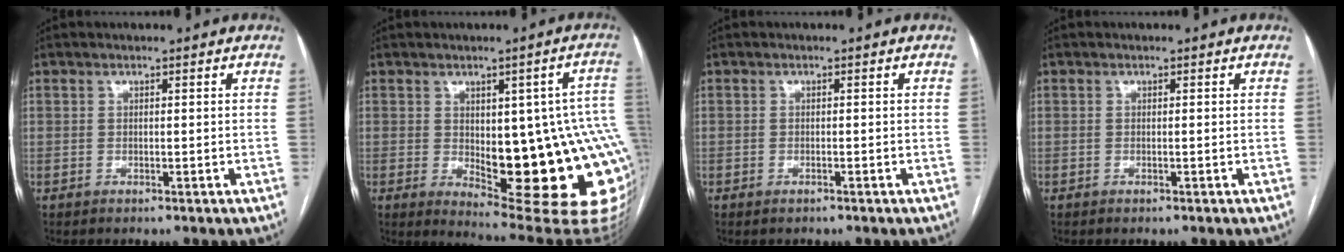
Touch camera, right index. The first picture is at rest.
{"total": 20.9, "force": [-2.2, 6.6, 19.7], "torque": [-0.166, 0.012, -0.001]}
{"total": 0.6, "force": [-0.5, 0.2, 0.4], "torque": [-0.009, -0.001, -0.005]}
{"total": 0.0}